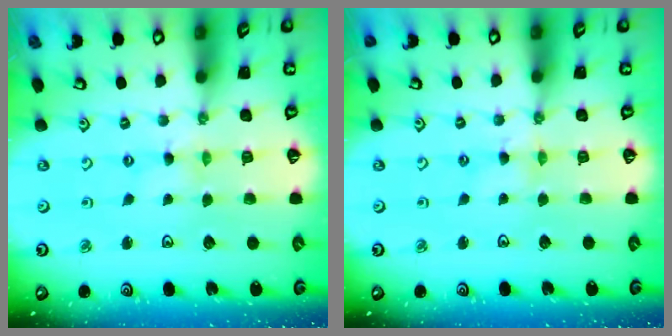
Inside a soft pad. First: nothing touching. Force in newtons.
{"total": 1.3, "press": 1.3, "slide": 0.2}